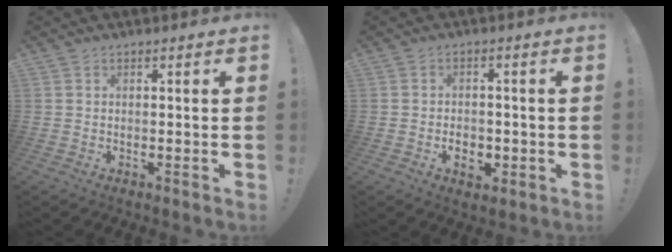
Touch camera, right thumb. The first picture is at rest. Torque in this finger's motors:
{"motor_torque": [0.11, -0.02, 0.47, -0.27, 0.06]}